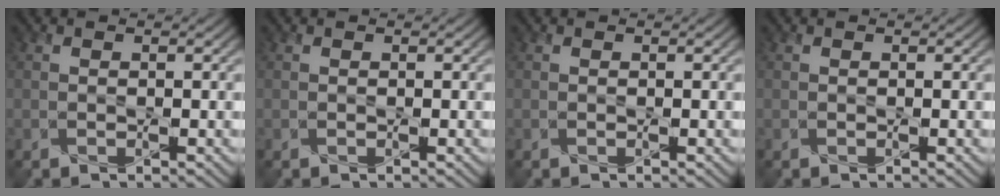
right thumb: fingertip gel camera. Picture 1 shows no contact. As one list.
[{"total": 0.0}, {"total": 0.0}, {"total": 0.0}]